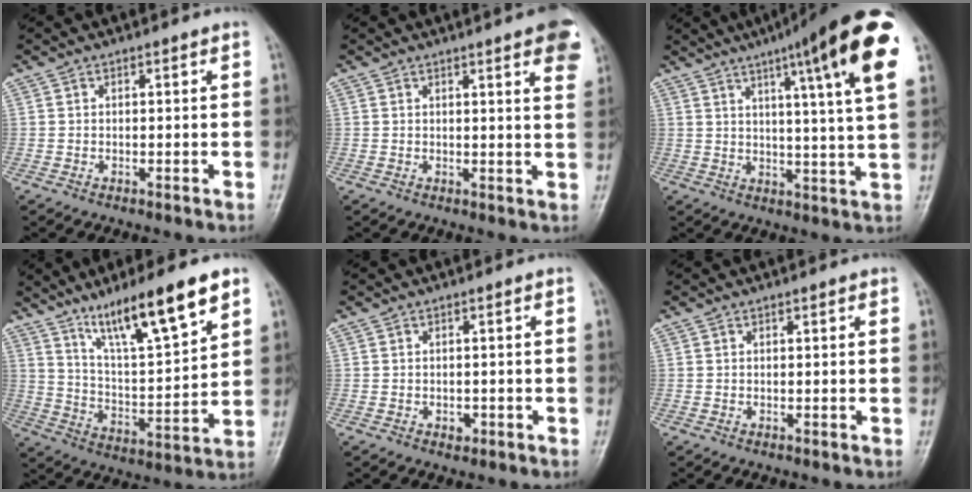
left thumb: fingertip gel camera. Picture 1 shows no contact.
{"total": 9.2, "force": [5.3, 1.6, 7.3], "torque": [-0.071, -0.011, 0.052]}
{"total": 20.5, "force": [9.8, 2.3, 17.8], "torque": [-0.244, -0.022, 0.126]}
{"total": 17.2, "force": [11.0, 3.2, 12.8], "torque": [-0.199, -0.050, 0.198]}
{"total": 1.3, "force": [-0.4, 1.0, 0.7], "torque": [-0.005, 0.001, -0.004]}
{"total": 0.7, "force": [0.4, 0.3, 0.5], "torque": [-0.008, -0.001, 0.005]}